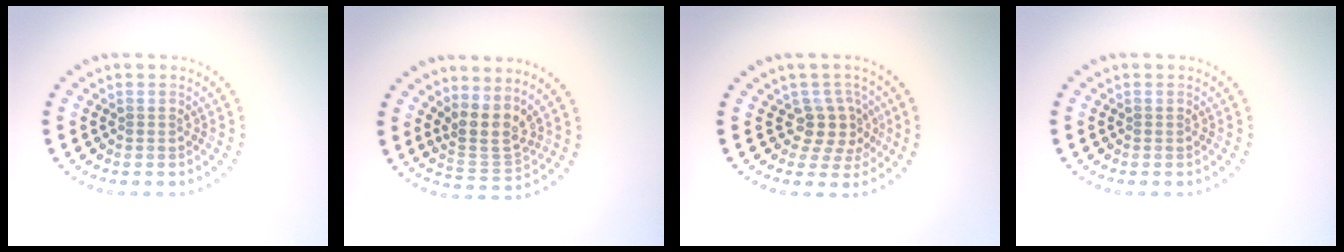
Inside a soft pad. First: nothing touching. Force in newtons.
{"total": 3.3, "press": 2.4, "slide": 2.2}
{"total": 3.2, "press": 2.5, "slide": 2.0}
{"total": 0.0}